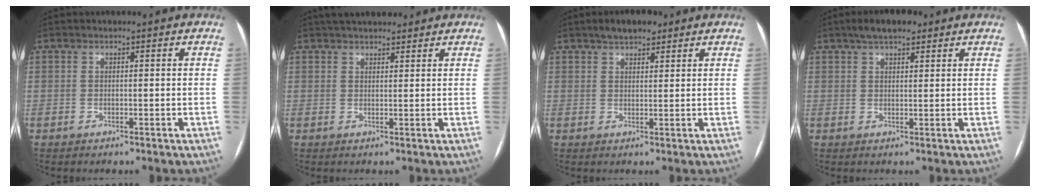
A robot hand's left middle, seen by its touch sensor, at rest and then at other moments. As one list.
[{"total": 8.0, "force": [6.8, 2.4, 3.4], "torque": [-0.045, 0.030, 0.102]}, {"total": 4.5, "force": [3.3, 1.8, 2.6], "torque": [-0.045, 0.015, 0.053]}, {"total": 5.4, "force": [3.8, 1.9, 3.3], "torque": [-0.060, 0.020, 0.060]}]